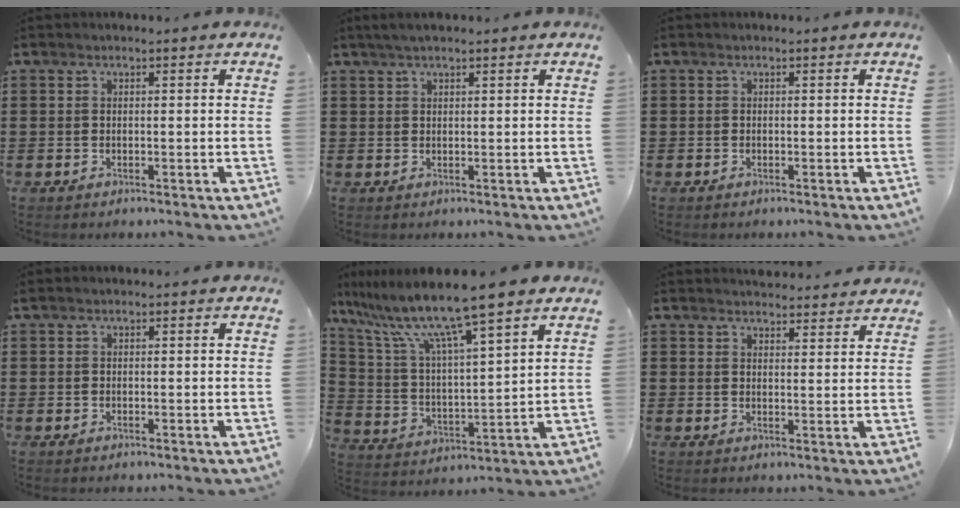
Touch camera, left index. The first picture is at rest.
{"total": 1.5, "force": [1.2, 0.2, 0.9], "torque": [-0.019, 0.002, 0.021]}
{"total": 0.0}
{"total": 0.0}
{"total": 10.5, "force": [8.8, -0.2, 5.7], "torque": [-0.149, -0.055, 0.144]}
{"total": 3.4, "force": [3.4, 0.2, 0.1], "torque": [-0.004, -0.015, 0.062]}